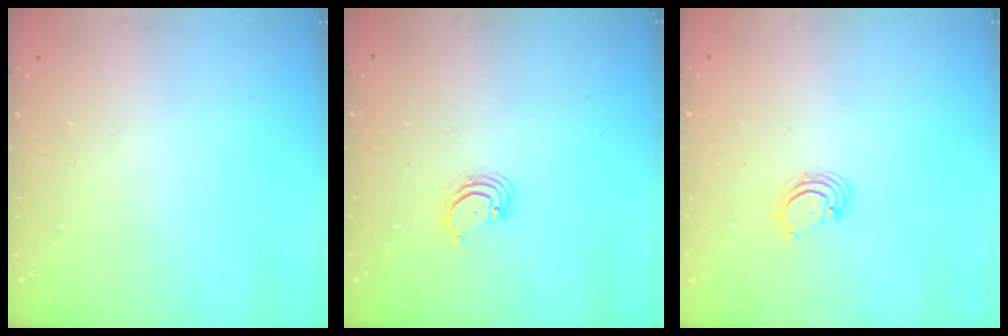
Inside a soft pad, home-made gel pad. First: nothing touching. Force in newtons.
{"total": 3.0, "press": 3.0, "slide": 0.3}
{"total": 2.7, "press": 2.7, "slide": 0.3}